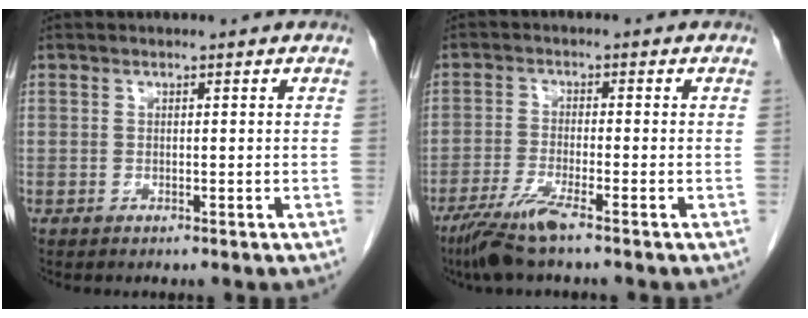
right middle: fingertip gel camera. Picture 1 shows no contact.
{"total": 5.9, "force": [-4.2, -0.2, 4.2], "torque": [-0.087, -0.019, -0.084]}